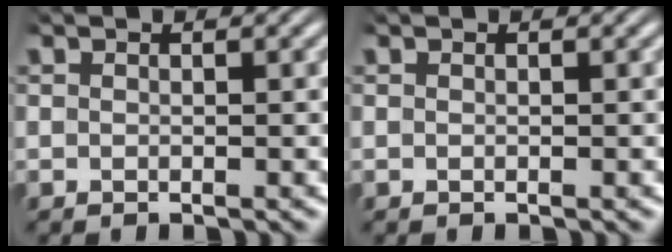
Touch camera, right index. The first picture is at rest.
{"total": 0.0}